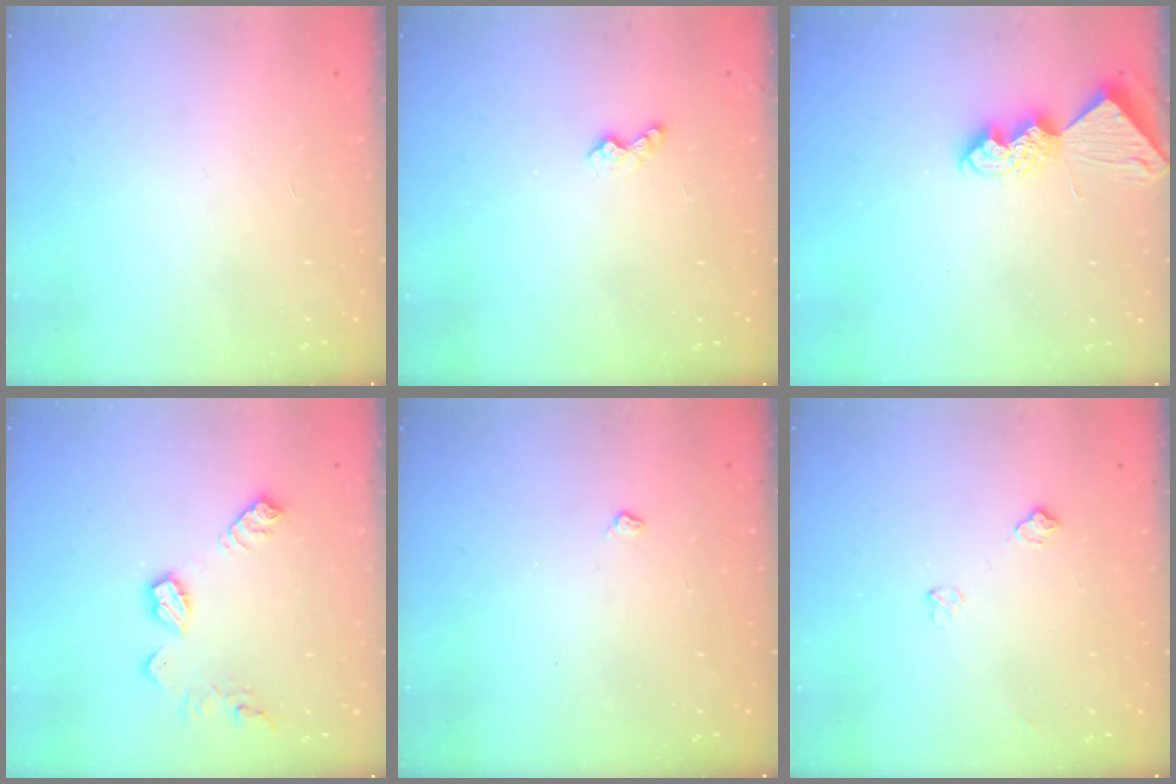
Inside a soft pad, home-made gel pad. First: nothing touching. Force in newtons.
{"total": 4.8, "press": 4.8, "slide": 0.6}
{"total": 9.5, "press": 9.4, "slide": 0.7}
{"total": 10.7, "press": 10.7, "slide": 0.6}
{"total": 3.5, "press": 3.5, "slide": 0.5}
{"total": 4.3, "press": 4.2, "slide": 0.7}